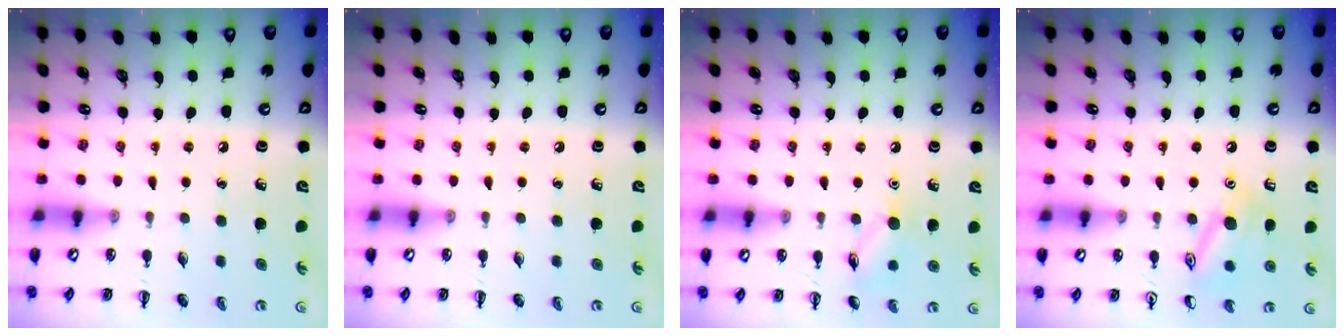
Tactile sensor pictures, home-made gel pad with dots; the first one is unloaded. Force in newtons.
{"total": 0.0}
{"total": 7.9, "press": 7.8, "slide": 0.8}
{"total": 11.7, "press": 11.7, "slide": 0.7}